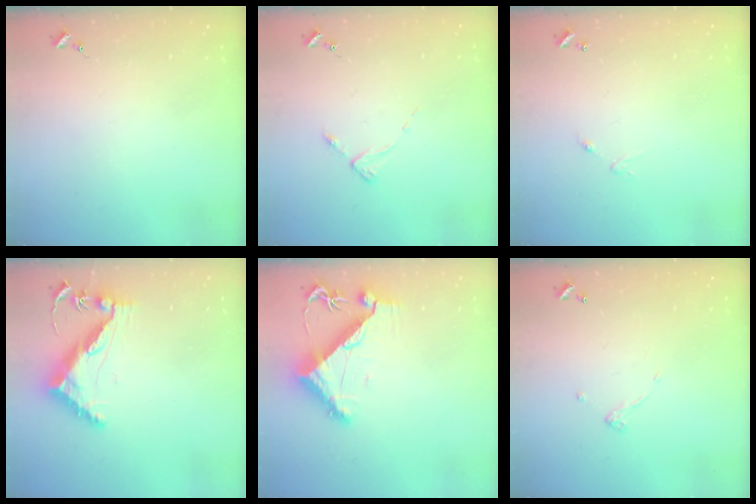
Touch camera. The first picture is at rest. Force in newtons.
{"total": 2.9, "press": 2.8, "slide": 0.4}
{"total": 4.8, "press": 4.8, "slide": 0.3}
{"total": 12.8, "press": 12.8, "slide": 0.8}
{"total": 9.3, "press": 9.2, "slide": 1.5}
{"total": 4.9, "press": 4.9, "slide": 0.2}